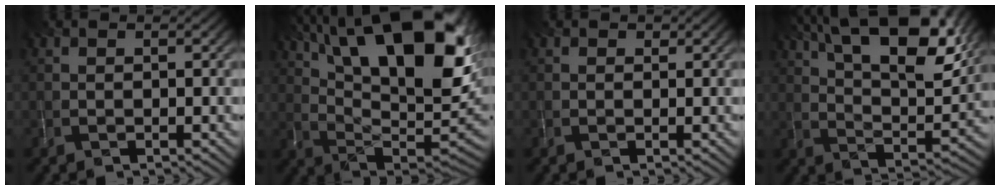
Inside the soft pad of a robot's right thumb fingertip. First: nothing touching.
{"total": 21.2, "force": [9.8, 8.8, 16.6], "torque": [-0.267, 0.031, 0.148]}
{"total": 0.6, "force": [0.3, 0.5, 0.2], "torque": [-0.002, -0.002, 0.002]}
{"total": 16.9, "force": [9.8, 6.3, 12.3], "torque": [-0.201, 0.006, 0.156]}